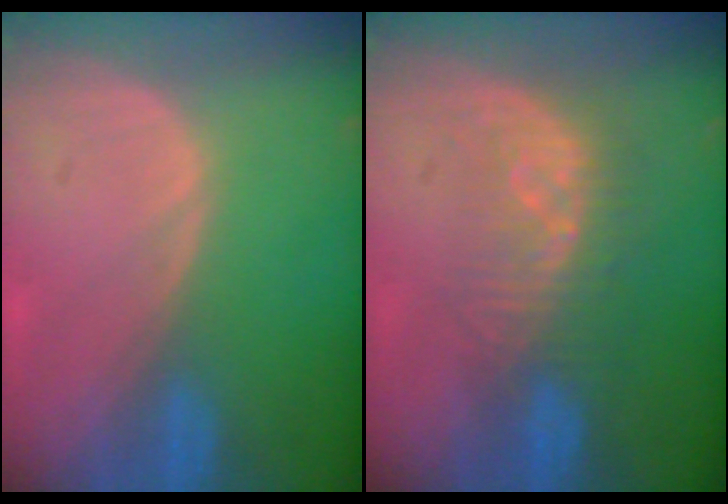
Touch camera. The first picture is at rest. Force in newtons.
{"total": 8.3, "press": 7.3, "slide": 4.0}